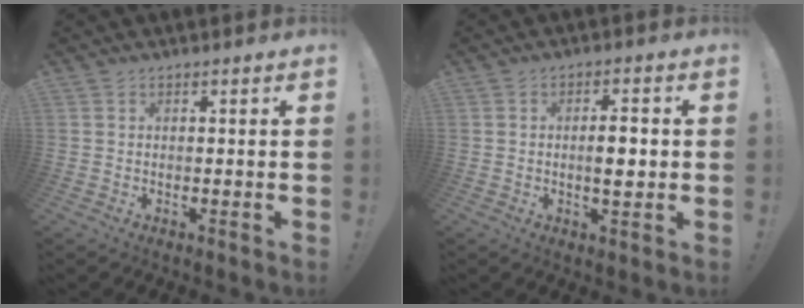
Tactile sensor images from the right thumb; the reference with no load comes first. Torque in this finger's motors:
{"motor_torque": [0.89, 1.10, 0.52, -0.34, 0.00]}